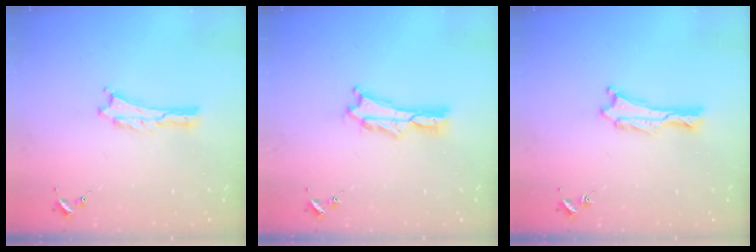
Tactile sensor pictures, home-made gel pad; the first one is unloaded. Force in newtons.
{"total": 2.0, "press": 2.0, "slide": 0.3}
{"total": 0.6, "press": 0.6, "slide": 0.2}